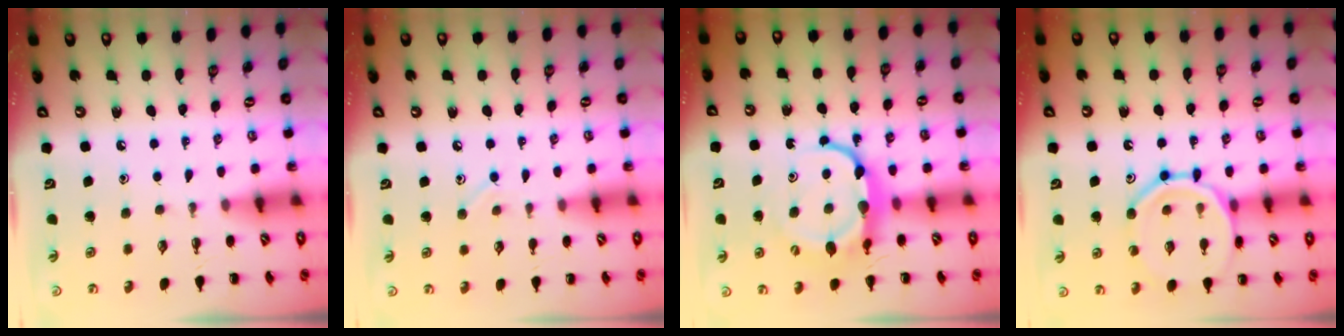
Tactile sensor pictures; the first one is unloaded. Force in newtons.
{"total": 6.7, "press": 6.4, "slide": 2.1}
{"total": 7.7, "press": 7.6, "slide": 1.2}
{"total": 14.9, "press": 14.7, "slide": 1.9}